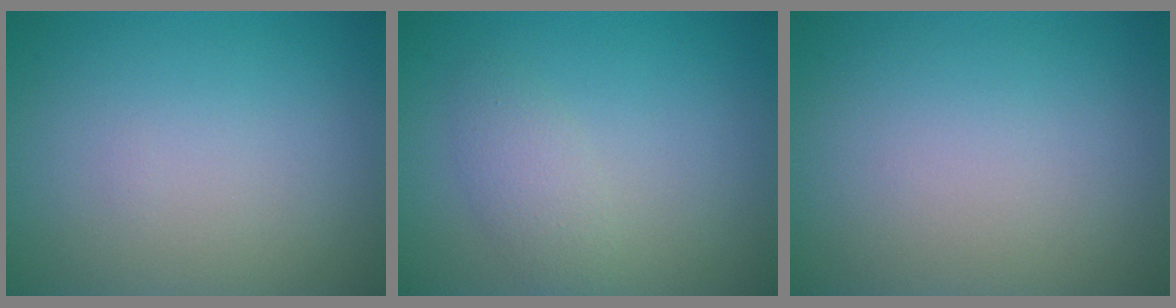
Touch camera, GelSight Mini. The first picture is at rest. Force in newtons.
{"total": 2.2, "press": 2.2, "slide": 0.1}
{"total": 0.0}